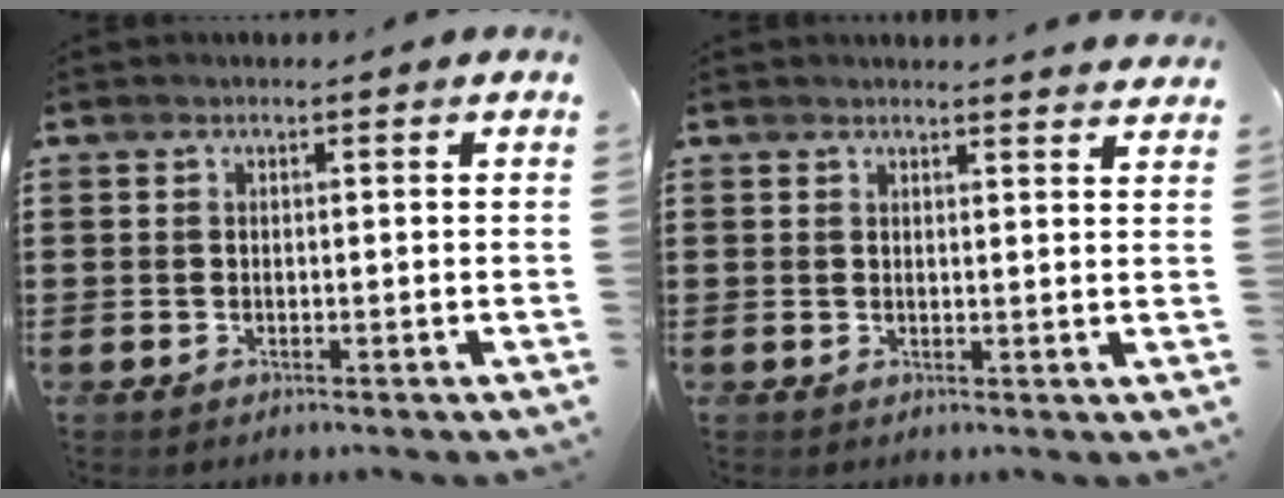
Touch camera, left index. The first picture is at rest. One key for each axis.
{"total": 2.2, "fx": 2.1, "fy": -0.3, "fz": 0.3, "tx": -0.002, "ty": -0.011, "tz": 0.040}